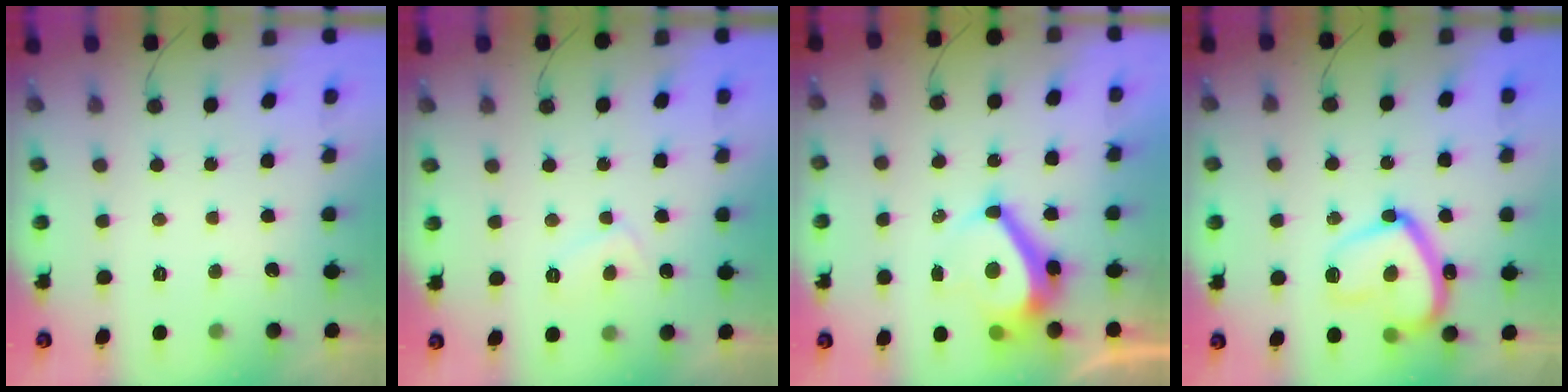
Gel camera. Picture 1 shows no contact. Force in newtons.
{"total": 4.8, "press": 4.8, "slide": 0.5}
{"total": 9.6, "press": 9.1, "slide": 3.2}
{"total": 16.8, "press": 16.8, "slide": 1.6}